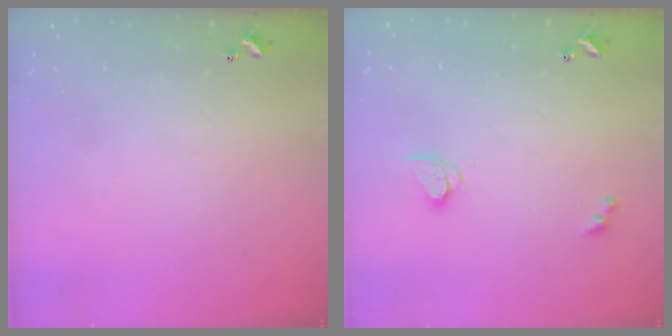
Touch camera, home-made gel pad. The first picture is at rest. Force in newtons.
{"total": 2.9, "press": 2.9, "slide": 0.3}